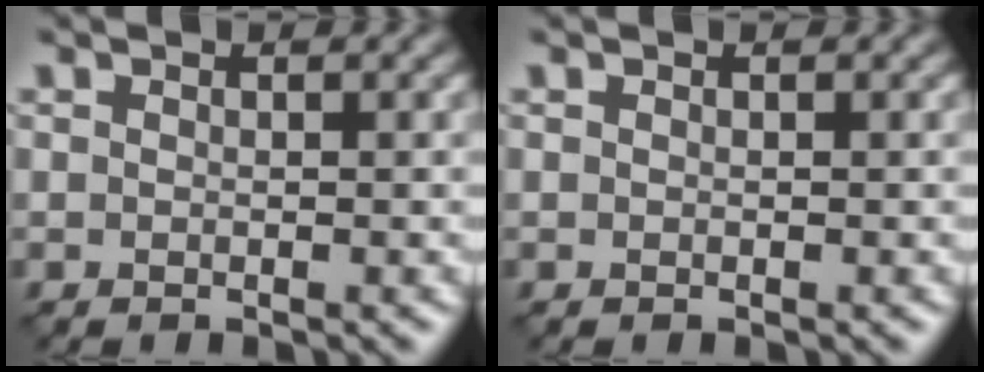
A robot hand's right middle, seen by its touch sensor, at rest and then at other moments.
{"total": 0.0}